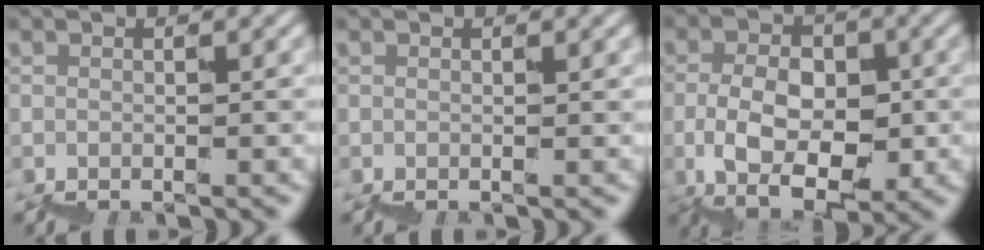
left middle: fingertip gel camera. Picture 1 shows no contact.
{"total": 0.5, "force": [0.5, -0.1, 0.0], "torque": [0.002, 0.000, 0.004]}
{"total": 6.6, "force": [-0.5, 4.8, 4.4], "torque": [-0.075, 0.004, -0.004]}